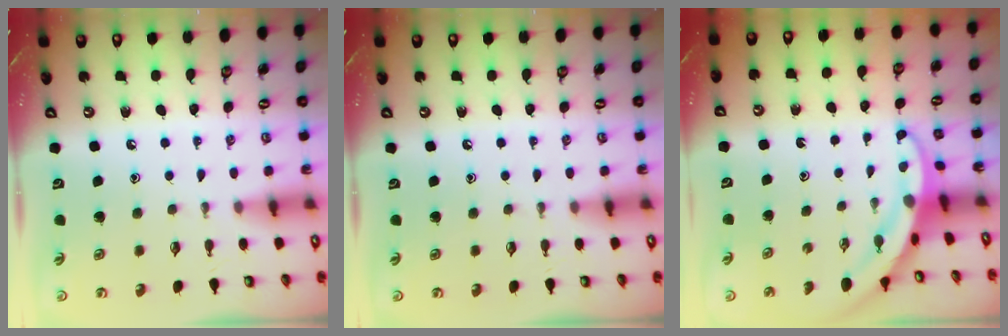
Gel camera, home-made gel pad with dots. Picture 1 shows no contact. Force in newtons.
{"total": 0.0}
{"total": 3.3, "press": 3.3, "slide": 0.3}